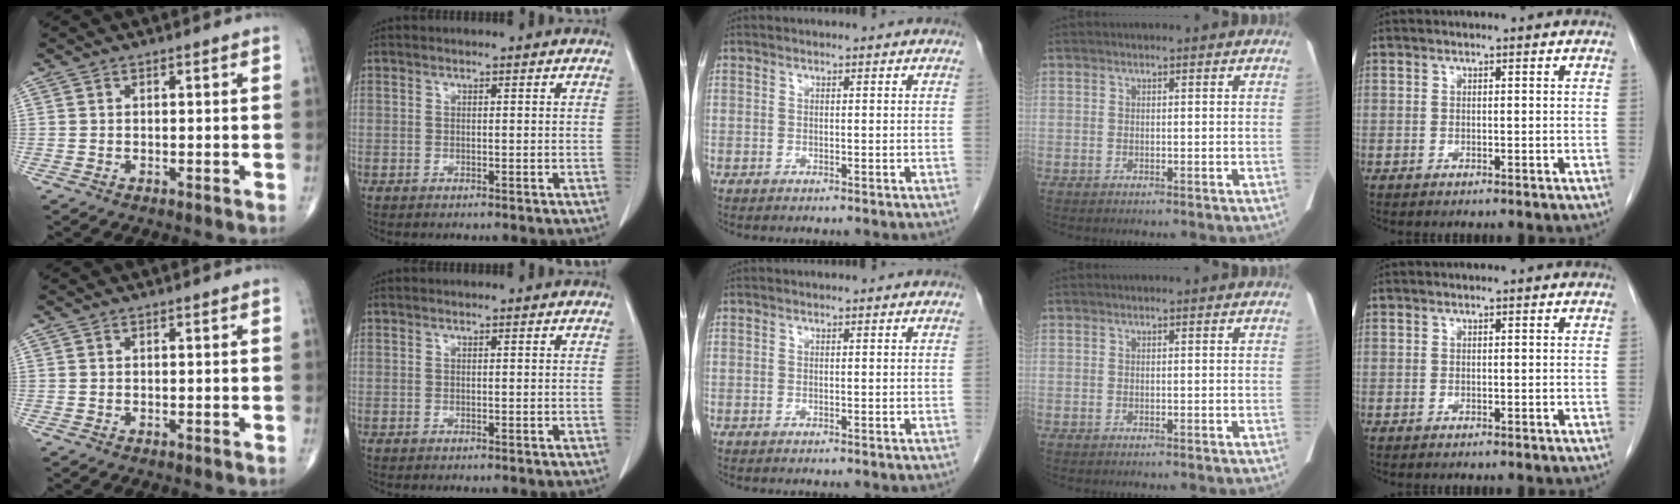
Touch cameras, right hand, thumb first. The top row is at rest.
{}